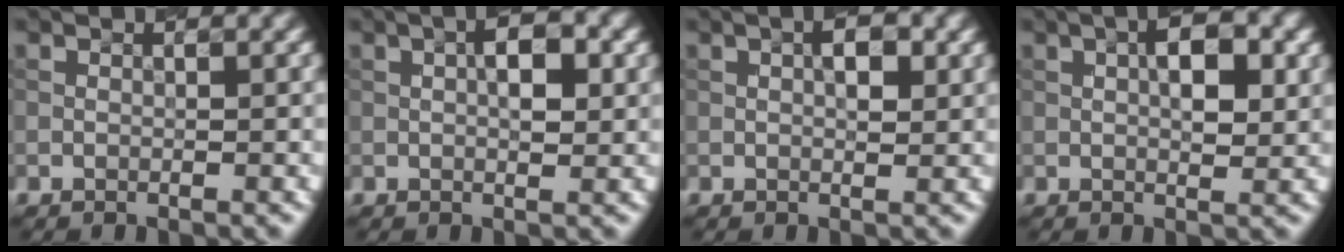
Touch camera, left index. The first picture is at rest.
{"total": 3.4, "force": [0.7, 1.4, 3.1], "torque": [-0.047, 0.006, 0.007]}
{"total": 2.4, "force": [0.6, 1.1, 2.1], "torque": [-0.028, 0.002, 0.008]}
{"total": 4.2, "force": [1.0, 1.8, 3.7], "torque": [-0.059, 0.005, 0.013]}